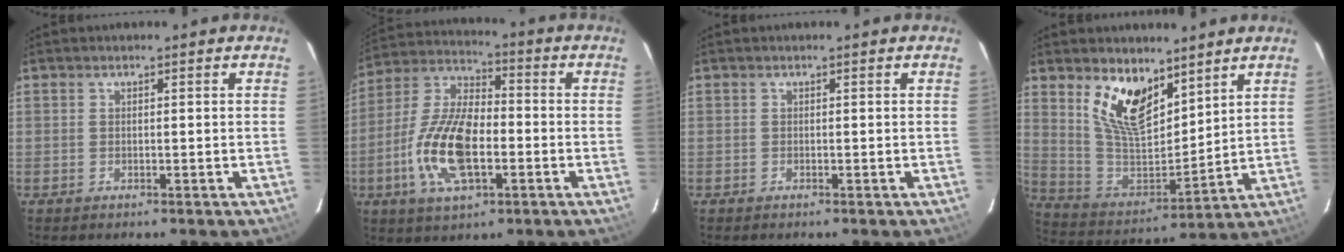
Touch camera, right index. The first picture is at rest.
{"total": 15.7, "force": [-4.3, 7.0, 13.4], "torque": [-0.284, -0.002, -0.084]}
{"total": 0.0}
{"total": 13.8, "force": [8.7, 6.5, 8.6], "torque": [-0.166, -0.006, 0.177]}